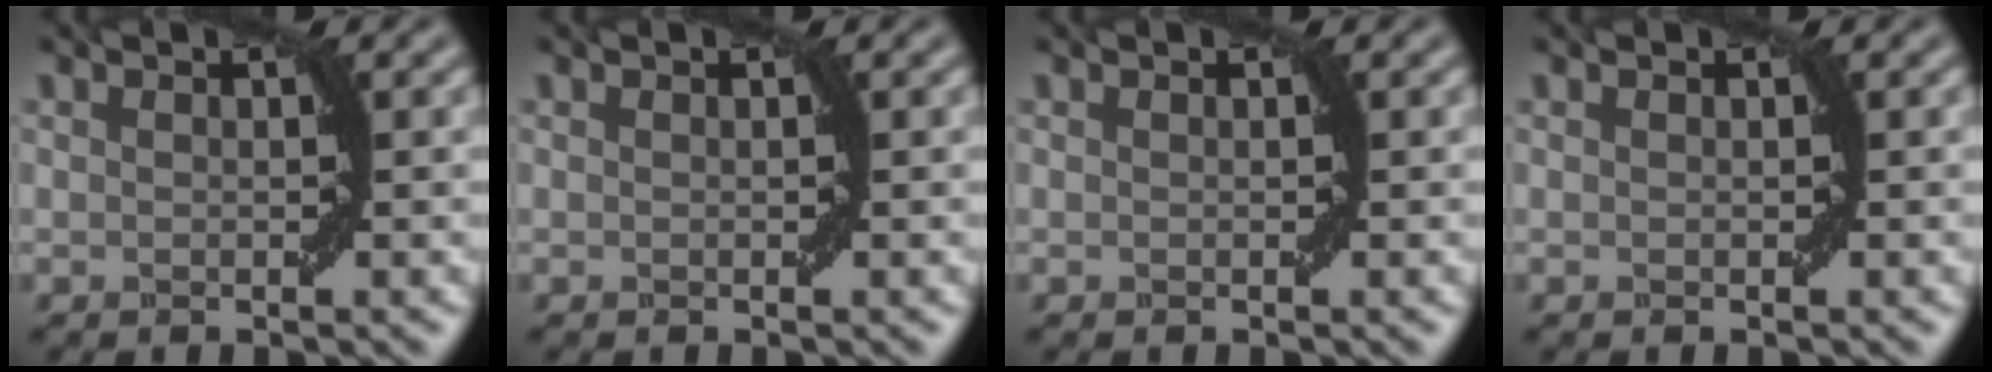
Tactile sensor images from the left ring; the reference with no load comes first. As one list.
[{"total": 0.0}, {"total": 0.0}, {"total": 0.0}]